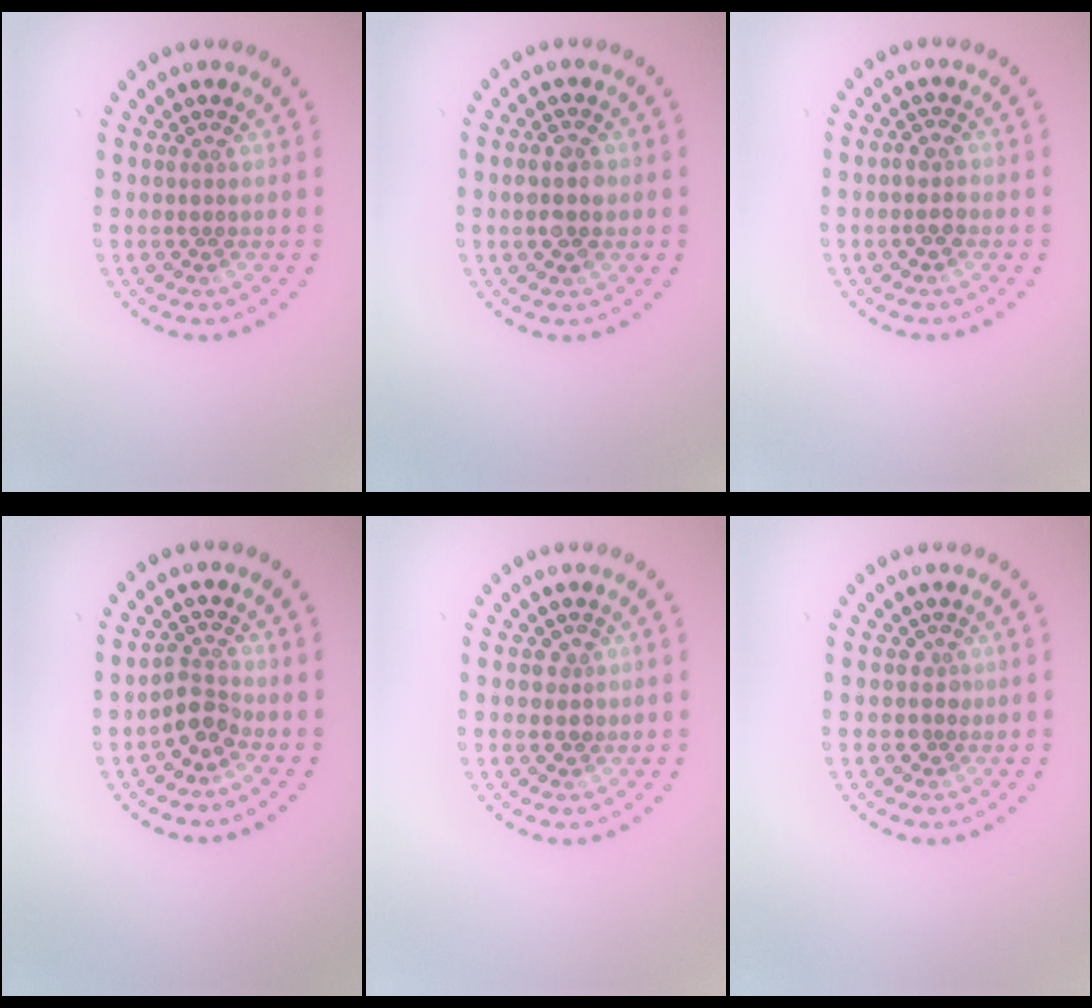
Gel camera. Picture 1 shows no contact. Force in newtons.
{"total": 2.4, "press": 2.4, "slide": 0.2}
{"total": 1.6, "press": 1.6, "slide": 0.4}
{"total": 2.4, "press": 1.8, "slide": 1.5}
{"total": 1.4, "press": 1.2, "slide": 0.7}
{"total": 1.0, "press": 0.6, "slide": 0.8}